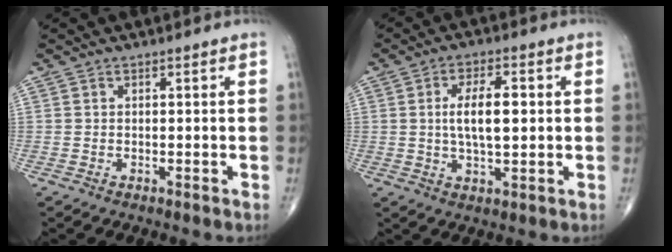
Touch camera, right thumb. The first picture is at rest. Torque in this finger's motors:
{"motor_torque": [0.62, 0.85, 0.85, 0.04, 0.01]}